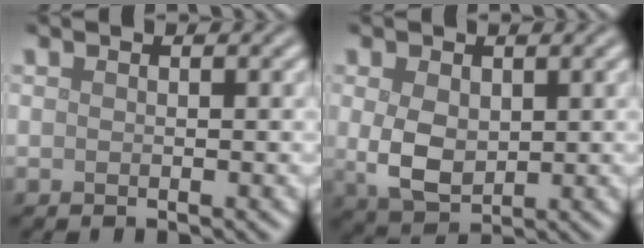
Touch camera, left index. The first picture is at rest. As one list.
[{"total": 4.0, "force": [0.2, 2.6, 3.0], "torque": [-0.069, -0.003, 0.011]}]